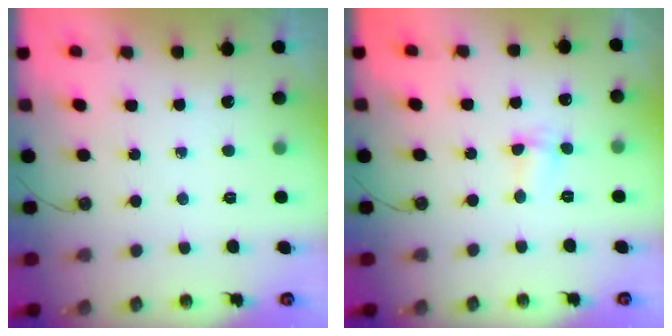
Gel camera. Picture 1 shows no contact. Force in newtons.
{"total": 1.7, "press": 1.5, "slide": 0.7}